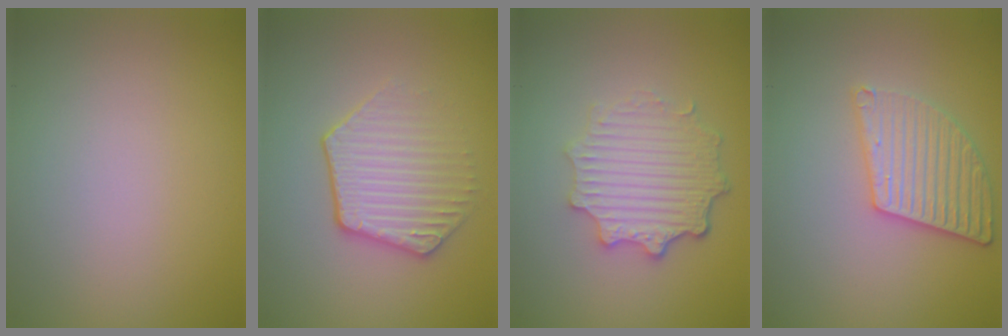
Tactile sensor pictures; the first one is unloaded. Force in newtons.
{"total": 3.6, "press": 3.2, "slide": 1.6}
{"total": 4.6, "press": 3.6, "slide": 2.8}
{"total": 3.7, "press": 3.4, "slide": 1.4}